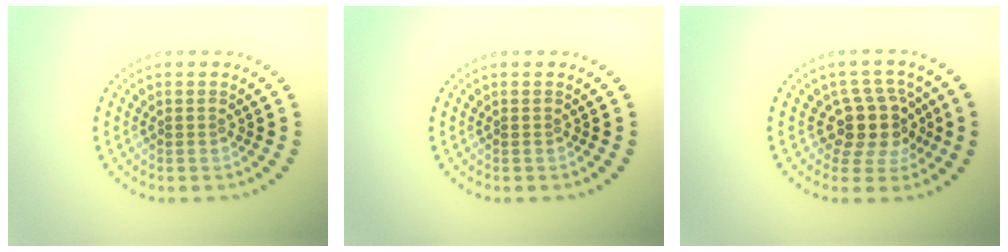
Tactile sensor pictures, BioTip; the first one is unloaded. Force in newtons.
{"total": 0.0}
{"total": 4.1, "press": 3.4, "slide": 2.4}